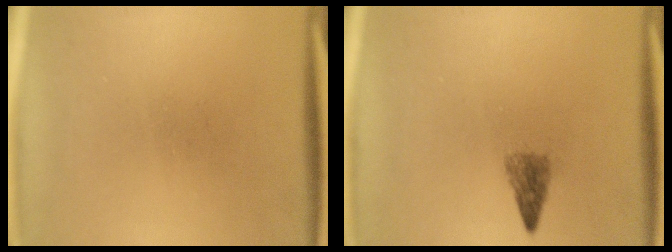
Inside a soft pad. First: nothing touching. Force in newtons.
{"total": 2.2}